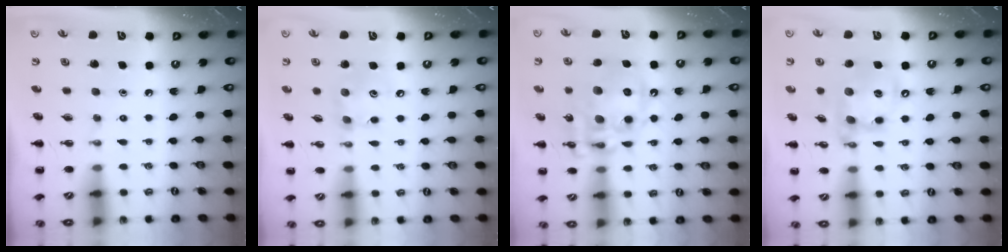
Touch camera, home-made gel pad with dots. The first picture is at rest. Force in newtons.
{"total": 6.4, "press": 6.4, "slide": 0.6}
{"total": 17.0, "press": 16.6, "slide": 3.6}
{"total": 15.0, "press": 14.6, "slide": 3.2}